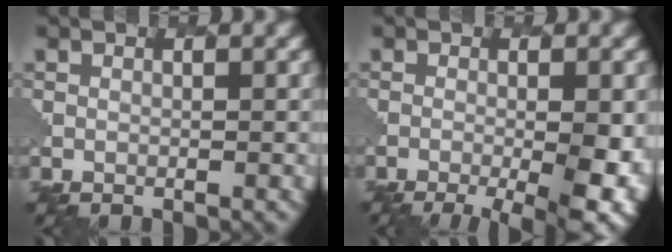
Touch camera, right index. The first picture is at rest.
{"total": 7.8, "force": [-2.8, 2.3, 6.9], "torque": [-0.098, -0.009, -0.036]}